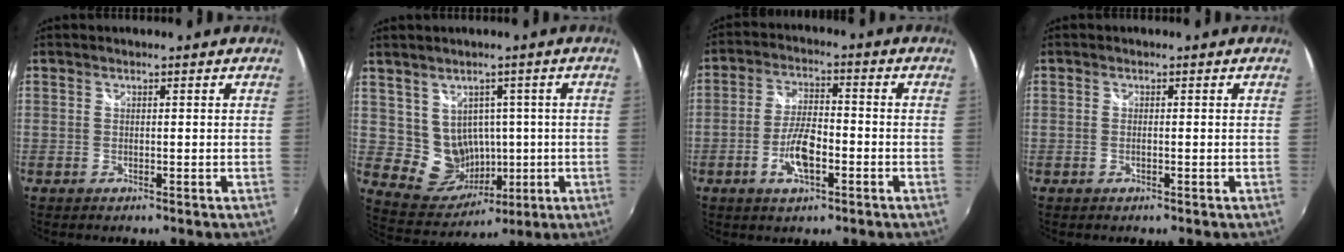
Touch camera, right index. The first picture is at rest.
{"total": 9.2, "force": [0.7, 8.6, 3.2], "torque": [-0.072, 0.001, 0.039]}
{"total": 7.7, "force": [-3.0, 2.9, 6.5], "torque": [-0.133, 0.001, -0.053]}
{"total": 0.6, "force": [-0.1, 0.1, 0.5], "torque": [-0.013, 0.000, -0.004]}